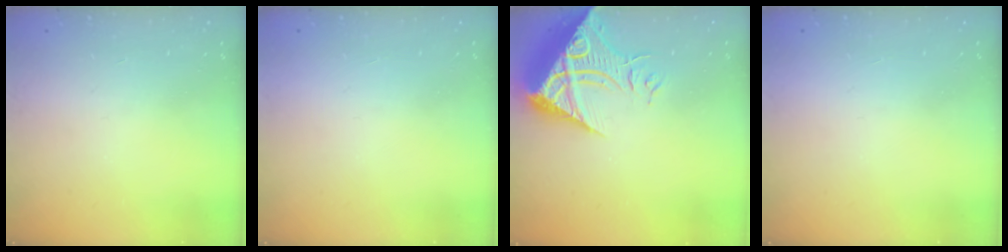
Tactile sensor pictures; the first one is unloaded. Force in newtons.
{"total": 1.5, "press": 1.5, "slide": 0.1}
{"total": 19.4, "press": 19.3, "slide": 2.1}
{"total": 1.5, "press": 1.5, "slide": 0.1}